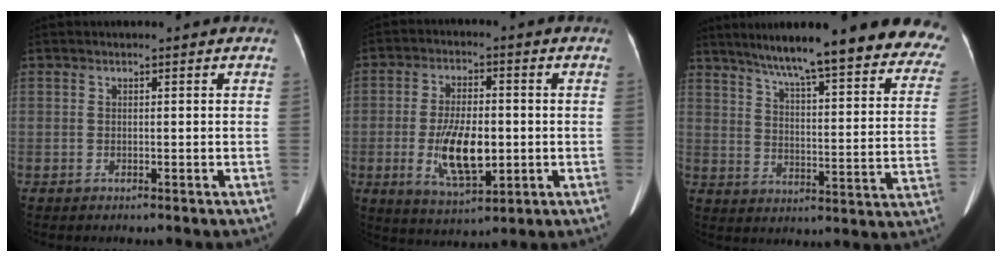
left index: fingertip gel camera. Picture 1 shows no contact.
{"total": 9.9, "force": [-1.6, 3.8, 9.0], "torque": [-0.175, -0.009, -0.023]}
{"total": 28.4, "force": [23.9, 3.7, 14.9], "torque": [-0.192, -0.047, 0.293]}